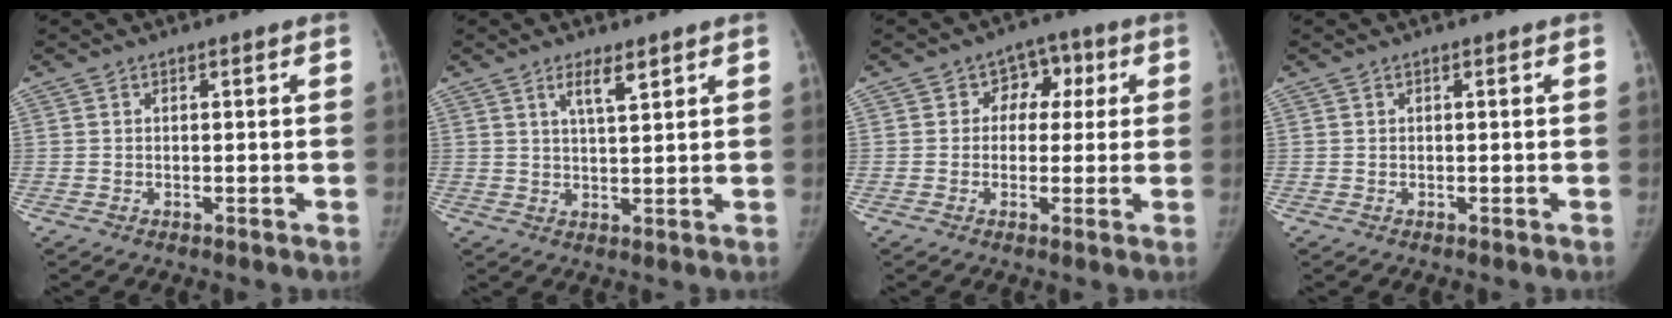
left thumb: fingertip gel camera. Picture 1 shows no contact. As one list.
[{"total": 4.2, "force": [2.6, 1.0, 3.2], "torque": [-0.051, -0.016, 0.048]}, {"total": 6.0, "force": [1.2, 5.2, 2.7], "torque": [0.011, 0.008, 0.004]}, {"total": 0.0}]